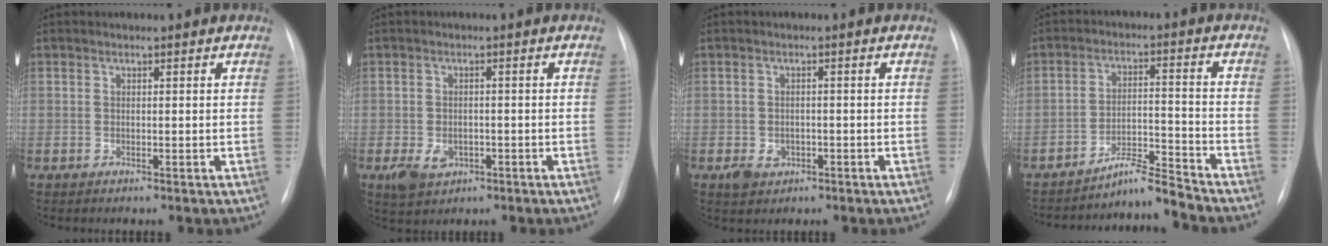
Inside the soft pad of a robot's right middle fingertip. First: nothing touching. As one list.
[{"total": 4.6, "force": [-1.9, 3.3, 2.6], "torque": [-0.047, -0.003, -0.018]}, {"total": 3.0, "force": [-1.3, 2.4, 1.3], "torque": [-0.019, 0.001, -0.010]}, {"total": 5.9, "force": [-5.6, -1.6, 0.3], "torque": [-0.011, 0.004, -0.095]}]